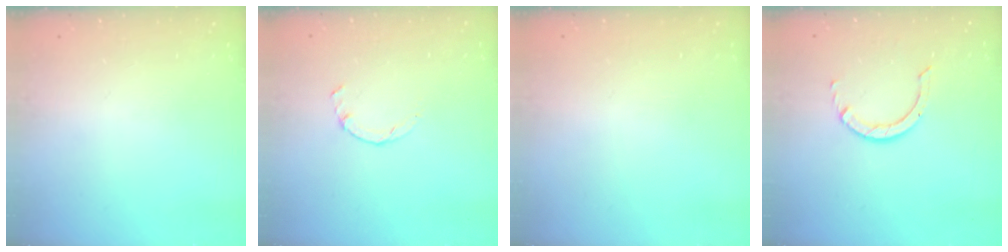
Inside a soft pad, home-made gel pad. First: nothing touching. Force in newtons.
{"total": 0.9, "press": 0.9, "slide": 0.3}
{"total": 2.4, "press": 2.4, "slide": 0.2}
{"total": 2.9, "press": 2.9, "slide": 0.2}